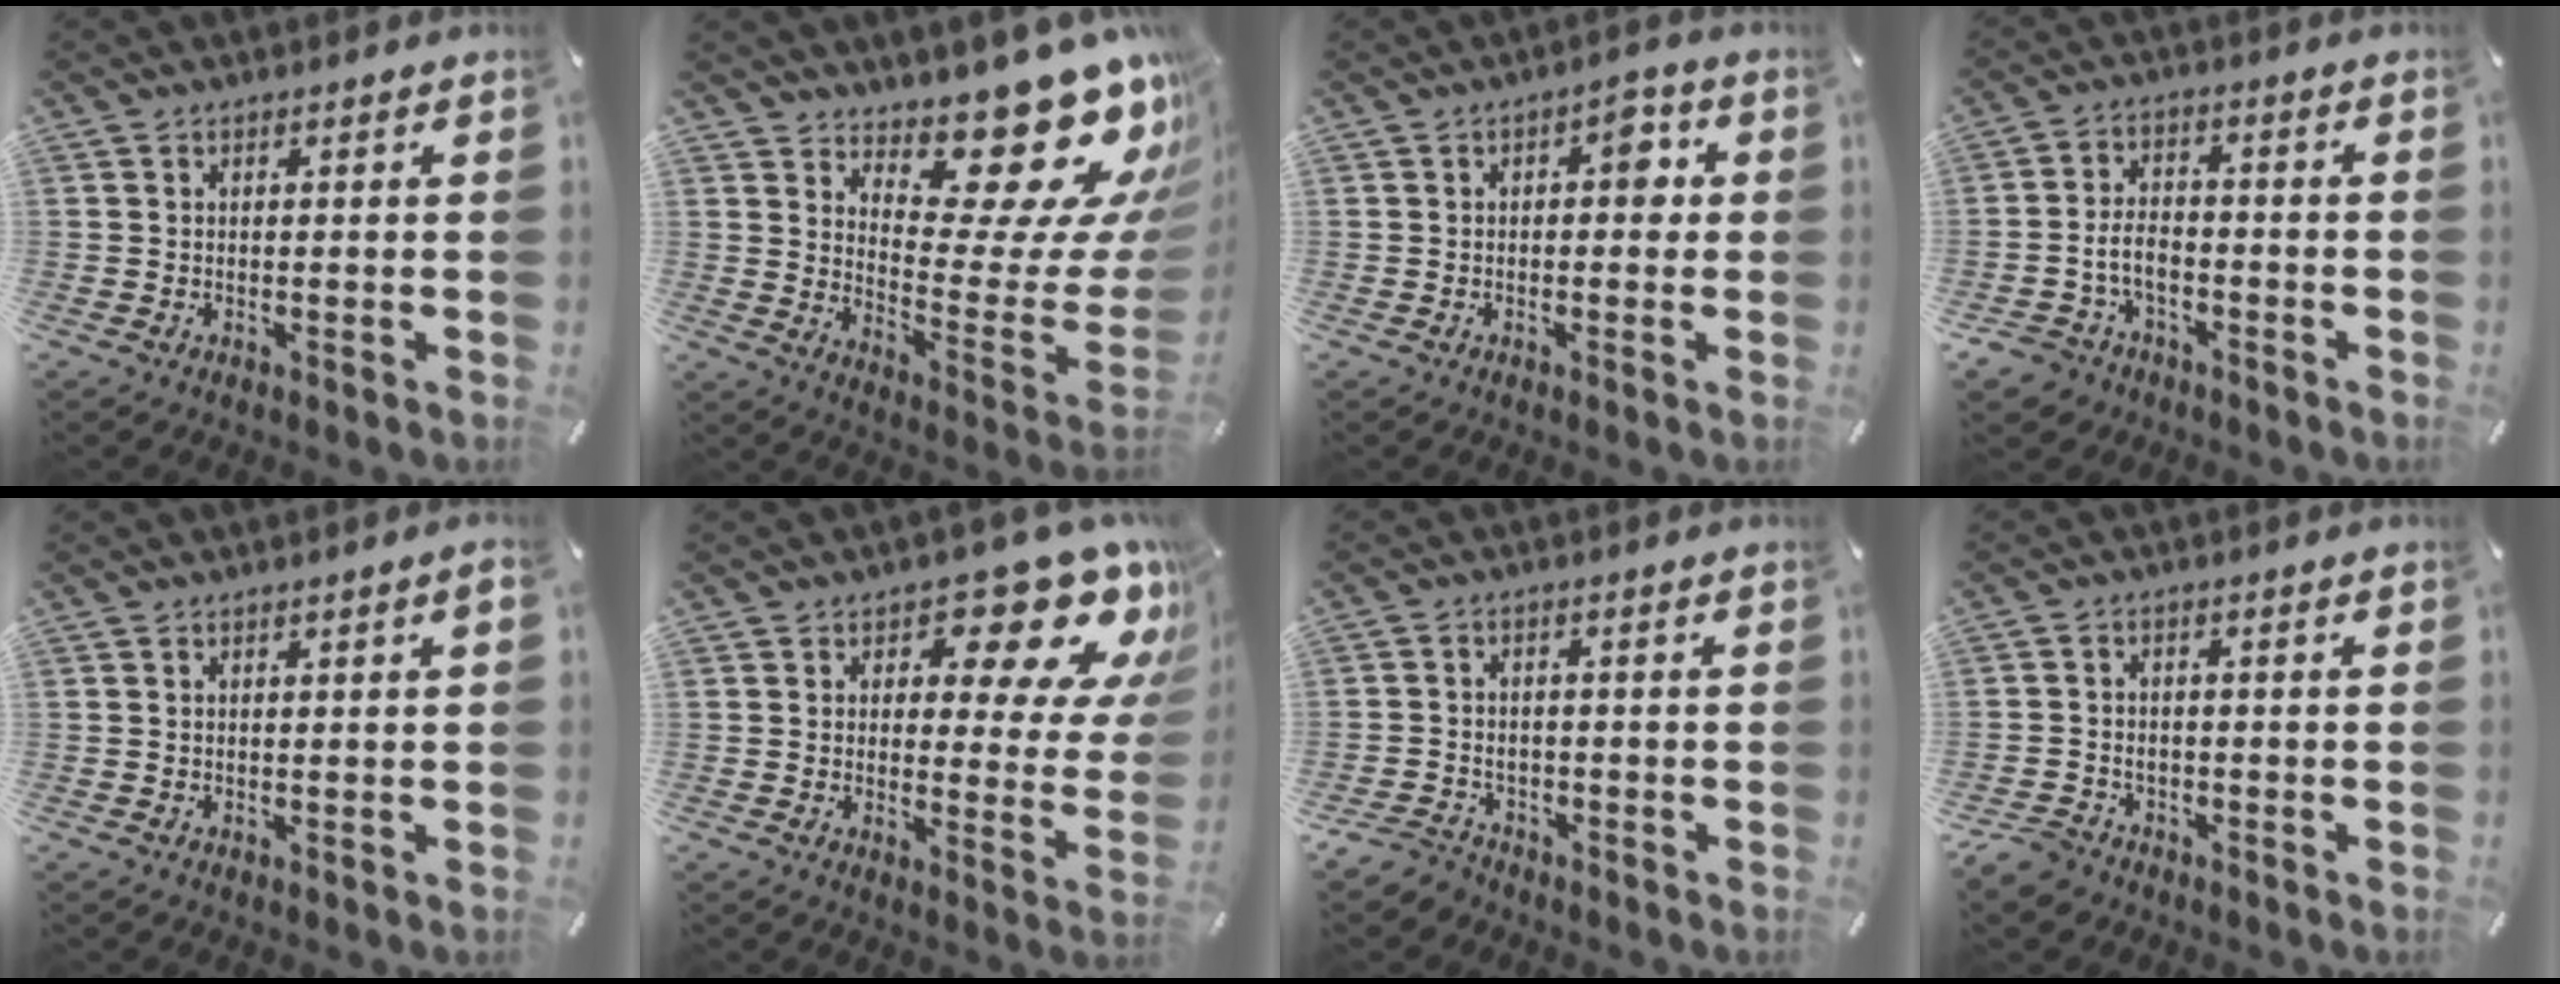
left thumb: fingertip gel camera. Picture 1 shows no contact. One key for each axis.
{"total": 22.8, "fx": 15.9, "fy": 9.1, "fz": 13.6, "tx": -0.148, "ty": -0.130, "tz": 0.253}
{"total": 4.5, "fx": 0.2, "fy": 2.6, "fz": 3.7, "tx": -0.035, "ty": 0.000, "tz": -0.010}
{"total": 6.7, "fx": -2.6, "fy": 5.0, "fz": 3.6, "tx": -0.089, "ty": 0.010, "tz": -0.052}
{"total": 1.2, "fx": 0.3, "fy": 0.1, "fz": 1.1, "tx": -0.020, "ty": 0.000, "tz": 0.004}
{"total": 16.7, "fx": 9.8, "fy": 7.7, "fz": 11.1, "tx": -0.134, "ty": -0.072, "tz": 0.159}
{"total": 4.7, "fx": -3.7, "fy": 2.7, "fz": 1.2, "tx": -0.036, "ty": 0.014, "tz": -0.075}
{"total": 4.6, "fx": -3.2, "fy": 3.0, "fz": 1.4, "tx": -0.046, "ty": 0.012, "tz": -0.067}